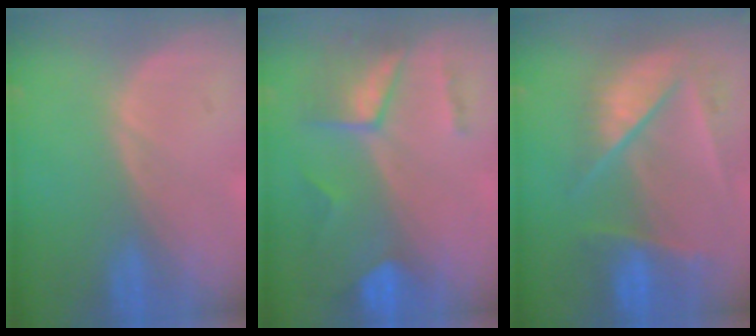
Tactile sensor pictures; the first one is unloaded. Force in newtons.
{"total": 7.4, "press": 6.5, "slide": 3.4}
{"total": 9.8, "press": 8.3, "slide": 5.2}